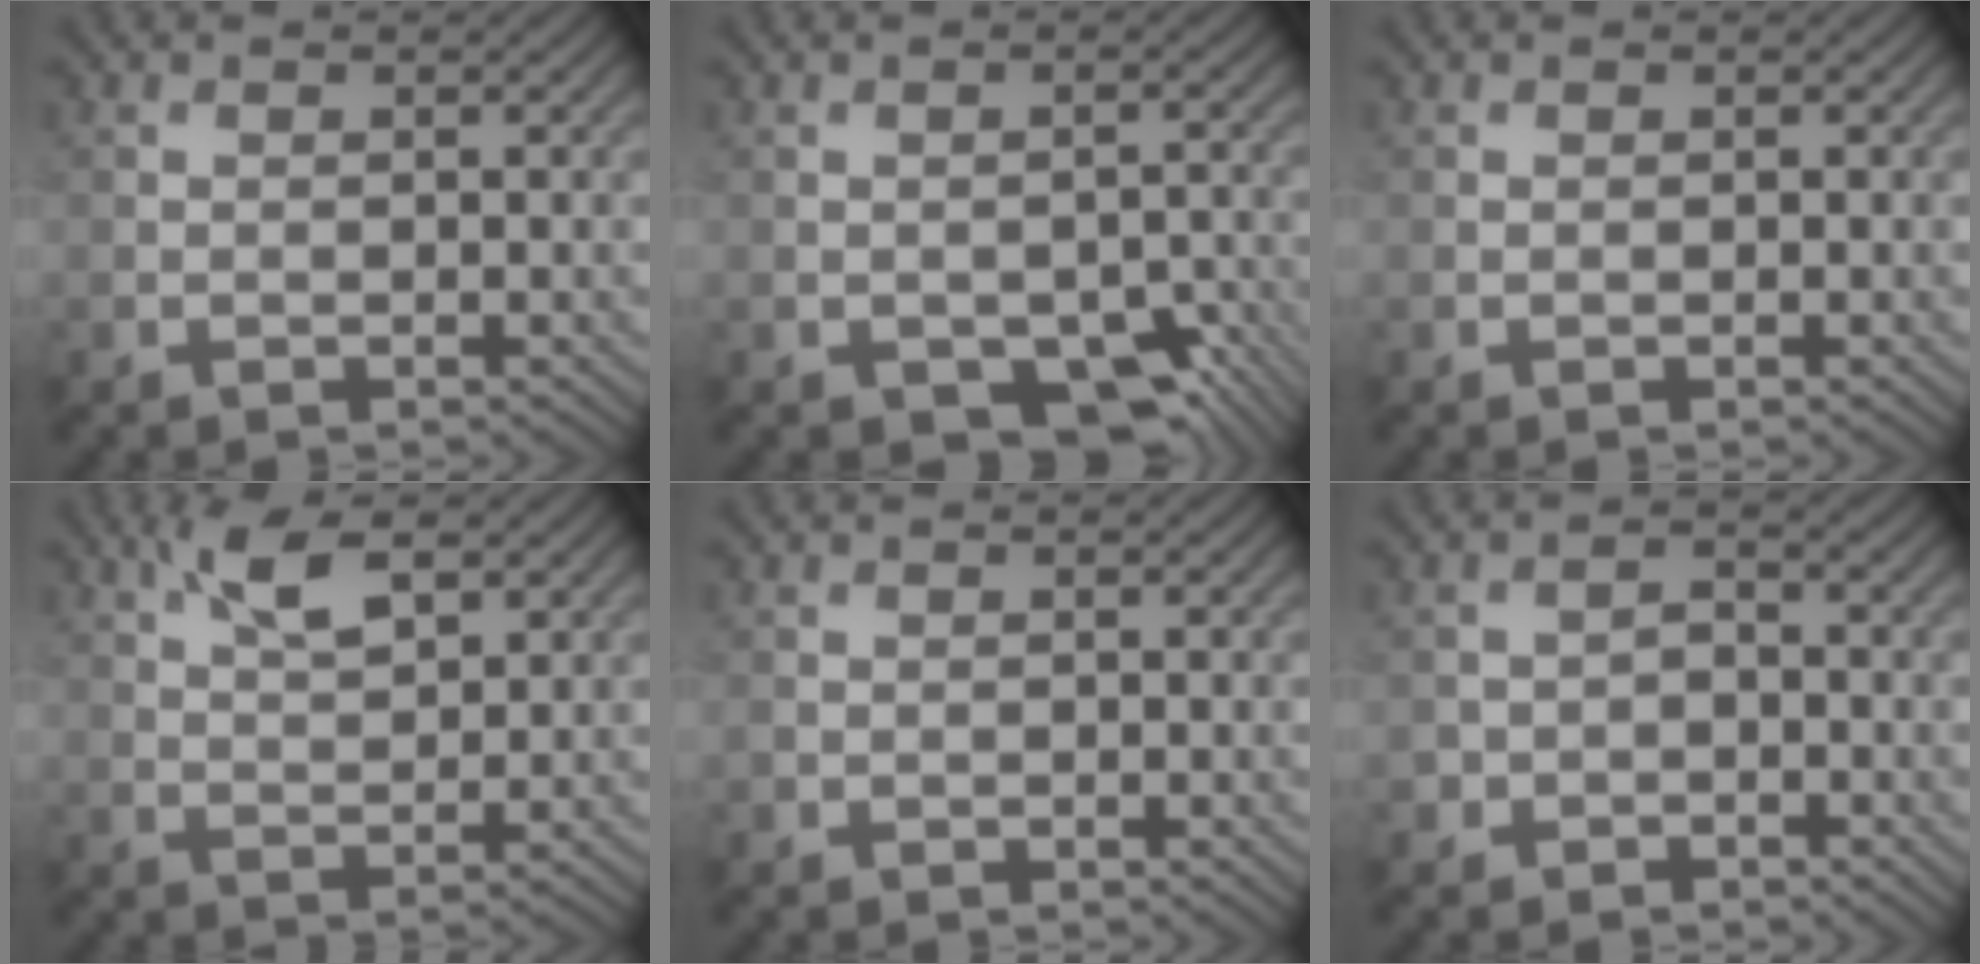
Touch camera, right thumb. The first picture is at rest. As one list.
[{"total": 7.7, "force": [-4.4, 4.2, 4.7], "torque": [-0.064, -0.012, -0.052]}, {"total": 0.0}, {"total": 5.6, "force": [3.0, 2.1, 4.2], "torque": [-0.092, 0.004, 0.060]}, {"total": 1.2, "force": [-0.5, 1.0, 0.4], "torque": [-0.009, -0.006, -0.011]}, {"total": 2.4, "force": [-1.4, 1.7, 0.8], "torque": [-0.013, 0.004, -0.032]}]